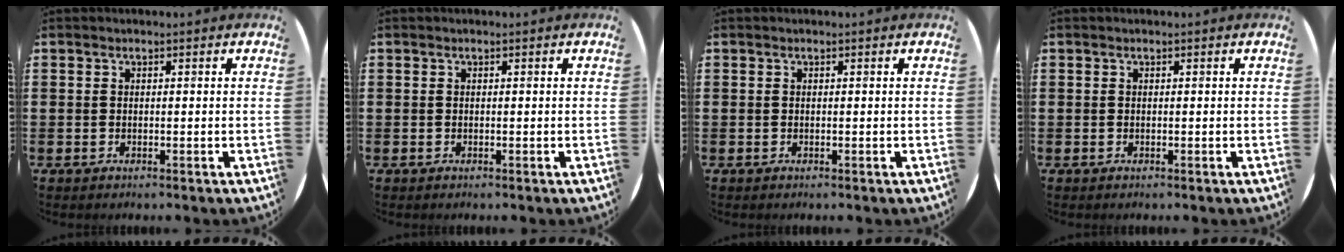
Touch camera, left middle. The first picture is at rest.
{"total": 0.0}
{"total": 0.0}
{"total": 0.0}